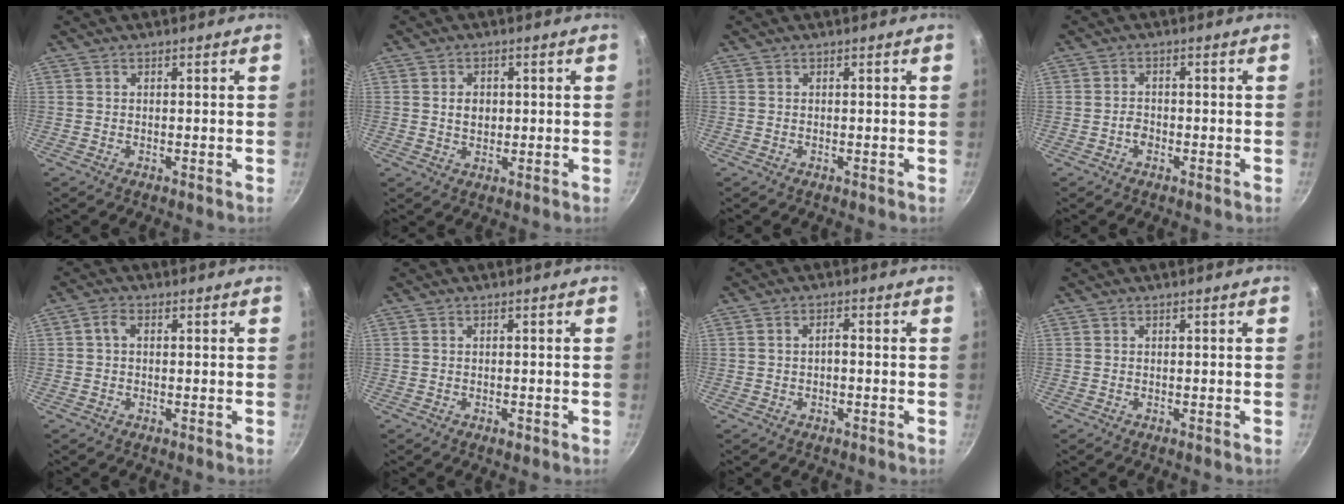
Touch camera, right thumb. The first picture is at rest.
{"total": 3.4, "force": [0.5, 2.7, 2.0], "torque": [-0.018, -0.001, 0.008]}
{"total": 0.0}
{"total": 1.8, "force": [-0.8, 1.3, 0.8], "torque": [-0.007, 0.013, -0.014]}
{"total": 2.3, "force": [0.3, 1.7, 1.6], "torque": [-0.030, 0.008, 0.002]}
{"total": 1.1, "force": [-0.5, 0.6, 0.8], "torque": [-0.010, 0.002, -0.008]}
{"total": 2.0, "force": [-0.4, 1.1, 1.6], "torque": [-0.022, 0.017, -0.006]}
{"total": 0.0}